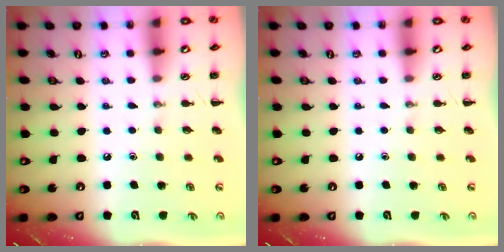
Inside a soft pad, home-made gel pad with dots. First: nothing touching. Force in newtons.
{"total": 0.0}